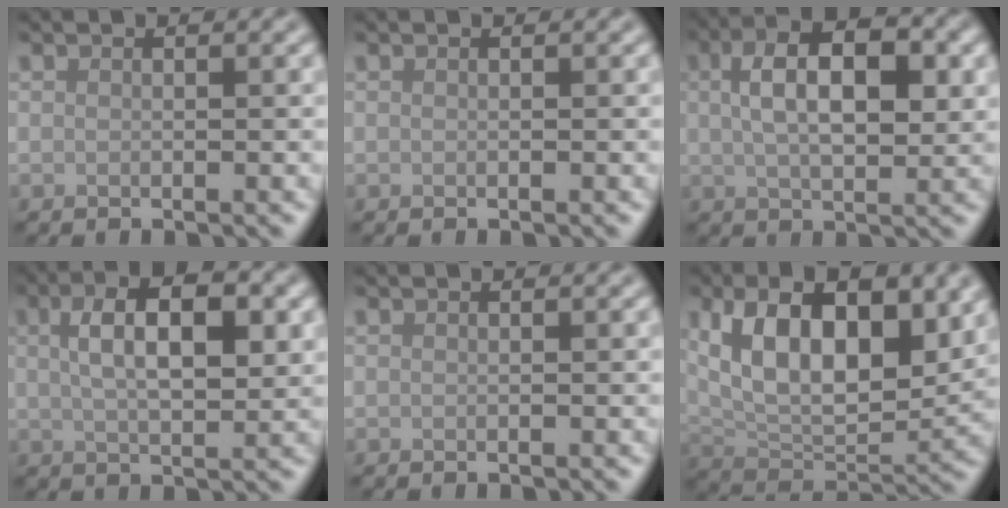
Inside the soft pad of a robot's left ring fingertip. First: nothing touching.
{"total": 0.0}
{"total": 7.6, "force": [1.8, 3.6, 6.4], "torque": [-0.102, 0.014, 0.026]}
{"total": 7.0, "force": [2.0, 2.9, 6.1], "torque": [-0.097, 0.009, 0.030]}
{"total": 0.0}
{"total": 11.9, "force": [3.8, 6.0, 9.6], "torque": [-0.152, 0.003, 0.067]}